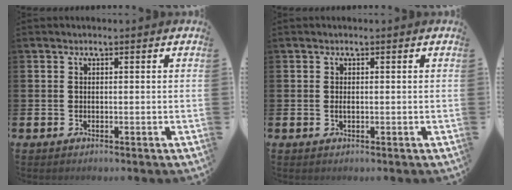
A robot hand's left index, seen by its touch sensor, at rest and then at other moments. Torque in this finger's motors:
{"motor_torque": [0.39, 0.06, 0.01, 0.03]}